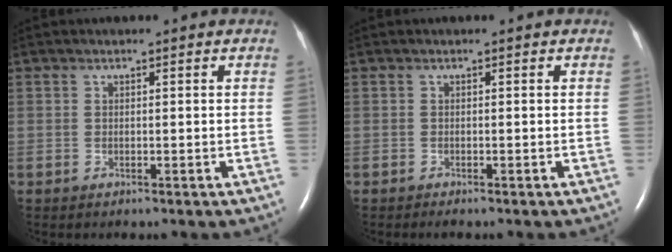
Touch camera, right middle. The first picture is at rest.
{"total": 0.0}